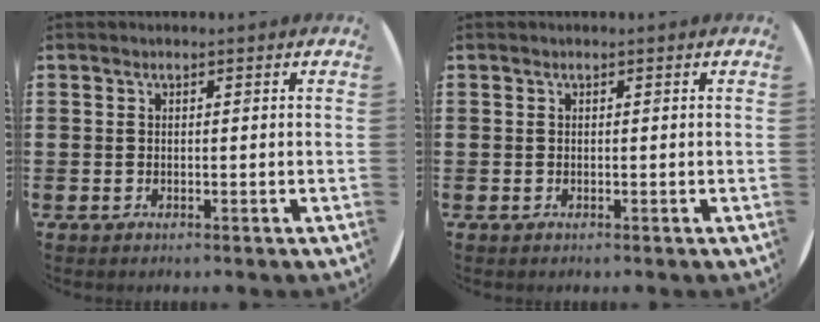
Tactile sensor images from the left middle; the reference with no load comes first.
{"total": 0.0}